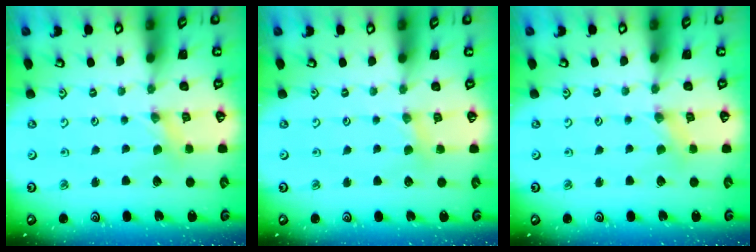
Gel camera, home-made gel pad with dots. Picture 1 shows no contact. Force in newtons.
{"total": 2.6, "press": 2.6, "slide": 0.4}
{"total": 1.3, "press": 1.3, "slide": 0.2}